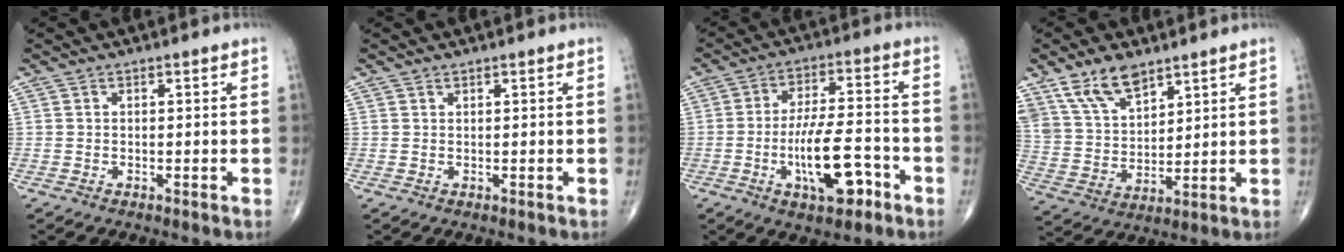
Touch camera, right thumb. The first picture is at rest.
{"total": 0.0}
{"total": 13.0, "force": [-4.9, 4.8, 11.0], "torque": [-0.181, 0.026, -0.079]}
{"total": 11.2, "force": [7.7, 5.5, 6.0], "torque": [-0.097, -0.033, 0.159]}